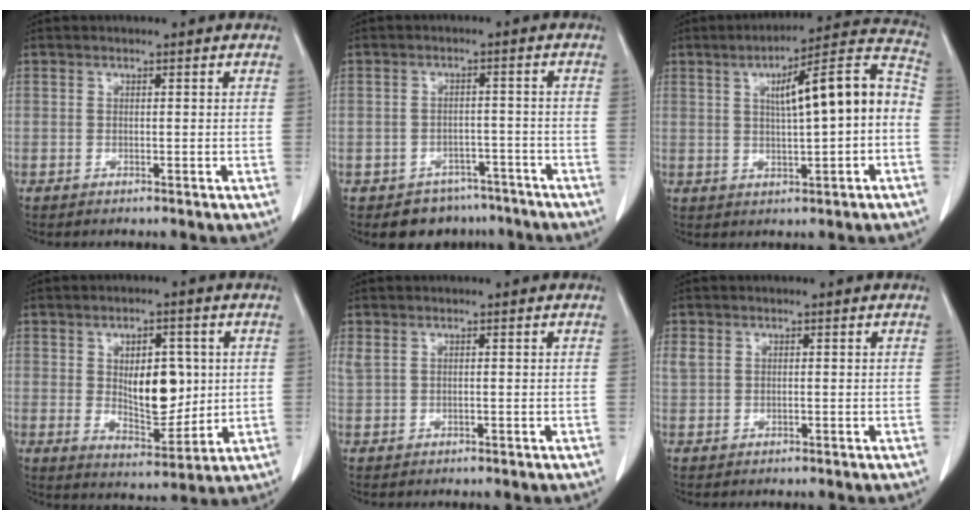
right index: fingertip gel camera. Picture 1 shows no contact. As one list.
[{"total": 6.2, "force": [-4.9, 3.9, 0.1], "torque": [0.017, 0.019, -0.066]}, {"total": 13.3, "force": [0.6, 1.8, 13.2], "torque": [-0.183, 0.041, 0.008]}, {"total": 9.4, "force": [1.3, 4.4, 8.2], "torque": [-0.127, -0.004, 0.033]}, {"total": 1.2, "force": [0.6, 0.6, 0.9], "torque": [-0.033, 0.010, 0.022]}, {"total": 1.5, "force": [0.6, 1.1, 0.8], "torque": [-0.026, 0.011, 0.016]}]